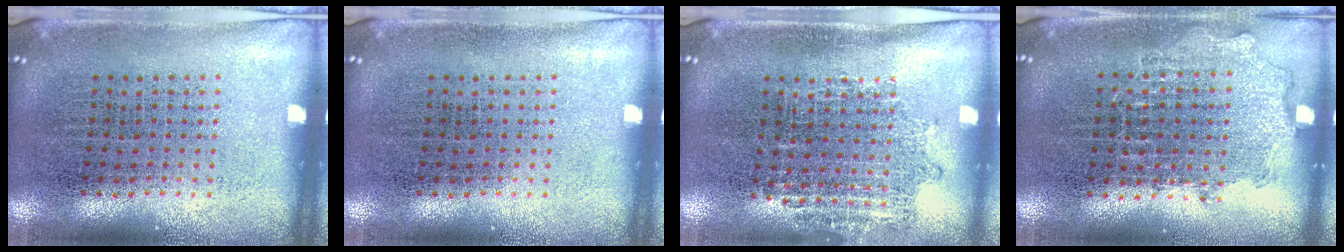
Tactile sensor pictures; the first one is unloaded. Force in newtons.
{"total": 0.0}
{"total": 0.9, "press": 0.8, "slide": 0.3}
{"total": 0.9, "press": 0.9, "slide": 0.3}